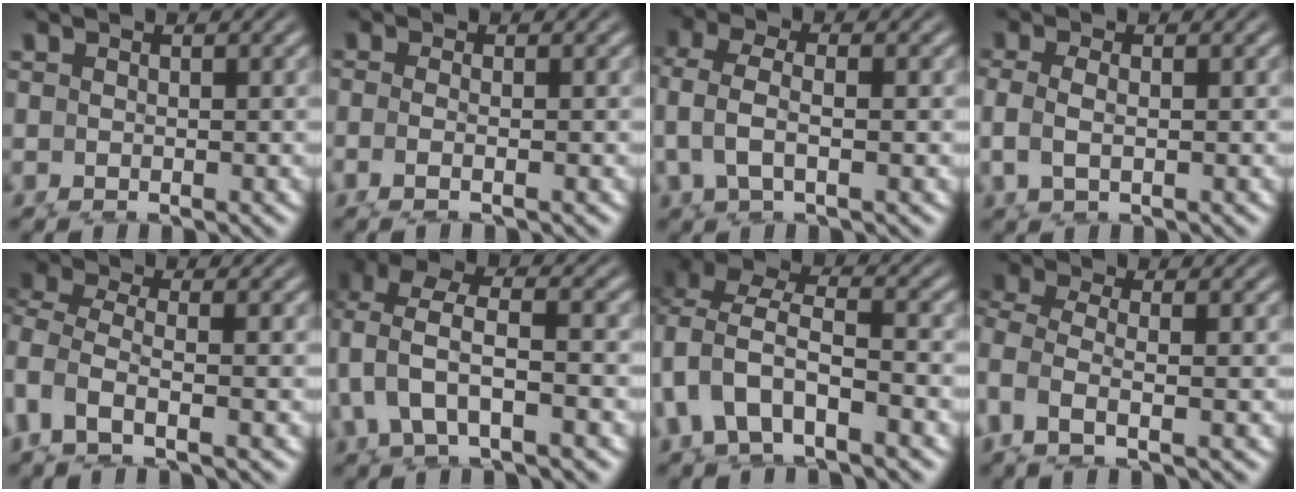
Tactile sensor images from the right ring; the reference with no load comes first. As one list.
[{"total": 2.0, "force": [-0.8, 0.7, 1.7], "torque": [-0.061, -0.018, 0.000]}, {"total": 3.5, "force": [1.2, 1.8, 2.7], "torque": [-0.080, -0.013, 0.032]}, {"total": 2.3, "force": [0.2, 1.3, 1.9], "torque": [-0.064, -0.015, 0.015]}, {"total": 5.5, "force": [-0.8, 4.5, 3.1], "torque": [-0.107, -0.031, 0.002]}, {"total": 5.7, "force": [1.7, 3.9, 3.9], "torque": [-0.102, 0.001, 0.029]}, {"total": 8.3, "force": [0.4, 6.6, 5.0], "torque": [-0.112, -0.008, 0.001]}, {"total": 4.2, "force": [-0.1, 3.2, 2.7], "torque": [-0.100, -0.032, 0.017]}]